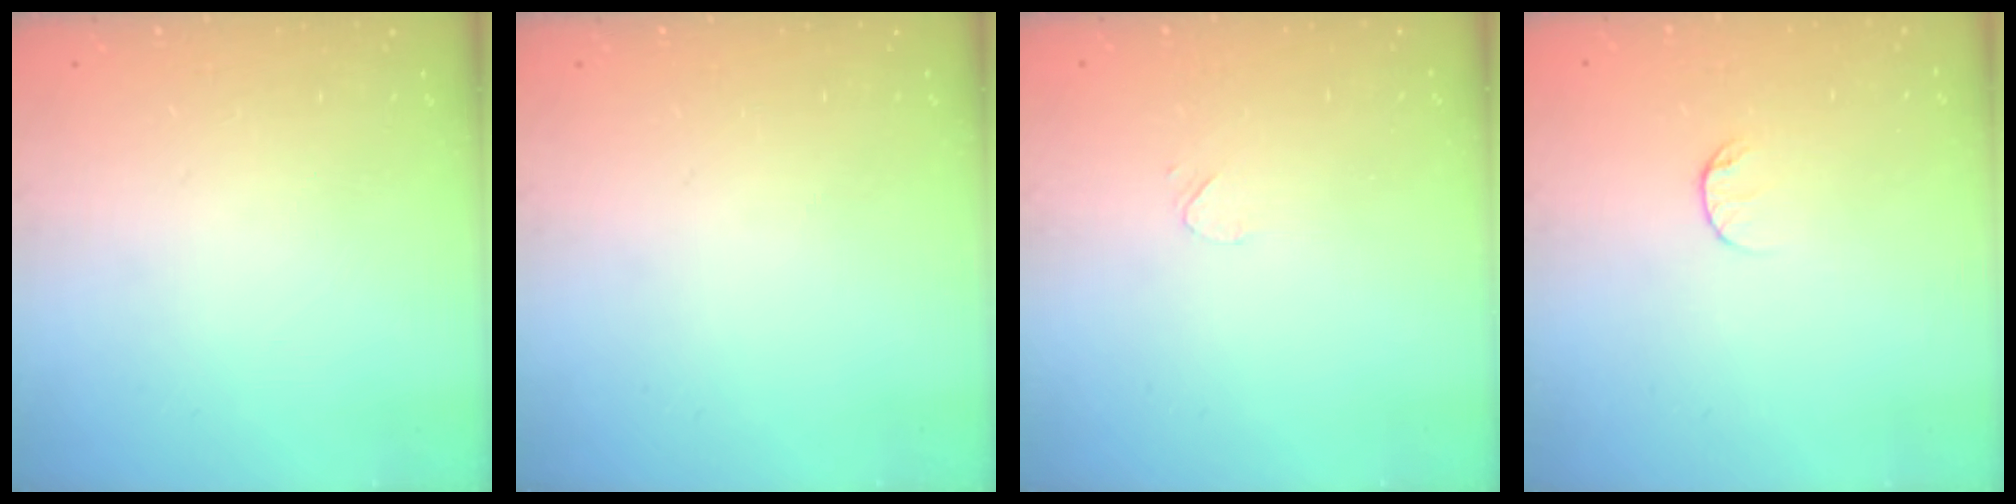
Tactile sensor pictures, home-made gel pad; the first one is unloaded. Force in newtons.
{"total": 0.0}
{"total": 3.4, "press": 3.3, "slide": 0.4}
{"total": 6.1, "press": 6.1, "slide": 0.5}